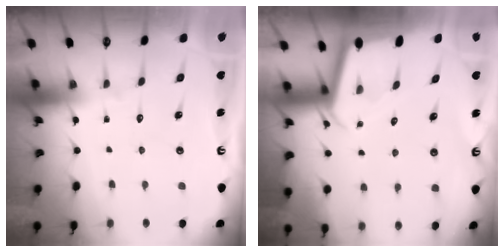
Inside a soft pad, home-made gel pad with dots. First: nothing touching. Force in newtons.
{"total": 2.0, "press": 2.0, "slide": 0.2}